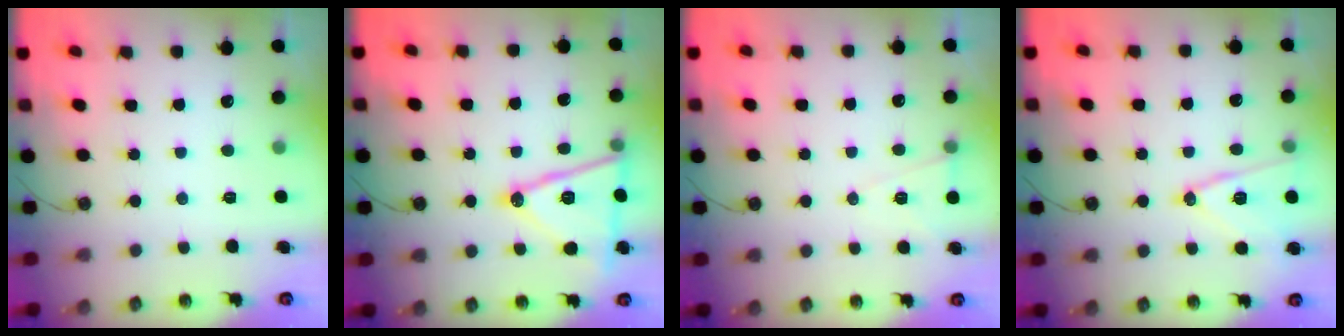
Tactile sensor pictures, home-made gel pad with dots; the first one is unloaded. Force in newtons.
{"total": 16.7, "press": 16.3, "slide": 3.5}
{"total": 7.0, "press": 5.4, "slide": 4.6}
{"total": 13.0, "press": 12.7, "slide": 2.8}